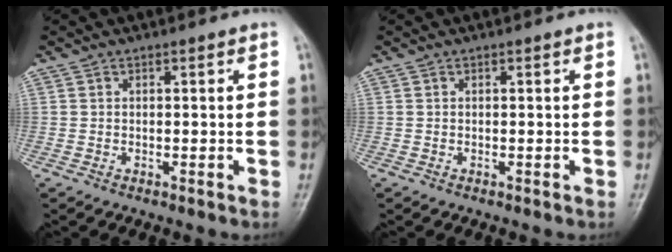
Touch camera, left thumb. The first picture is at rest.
{"total": 0.0}